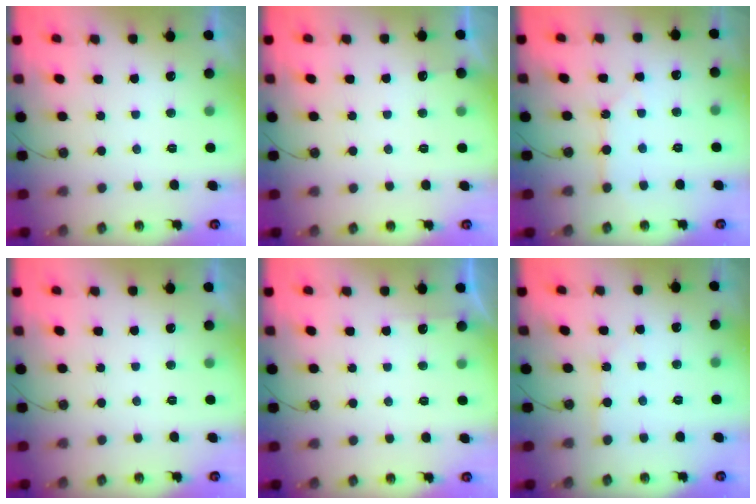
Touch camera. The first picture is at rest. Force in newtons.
{"total": 2.8, "press": 2.8, "slide": 0.4}
{"total": 3.6, "press": 3.5, "slide": 0.2}
{"total": 0.0}
{"total": 2.7, "press": 2.7, "slide": 0.4}
{"total": 3.7, "press": 3.6, "slide": 0.5}